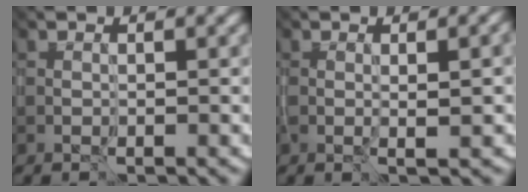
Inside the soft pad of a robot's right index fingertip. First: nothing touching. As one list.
[{"total": 1.2, "force": [-0.3, -0.5, 1.1], "torque": [-0.017, 0.004, 0.001]}]